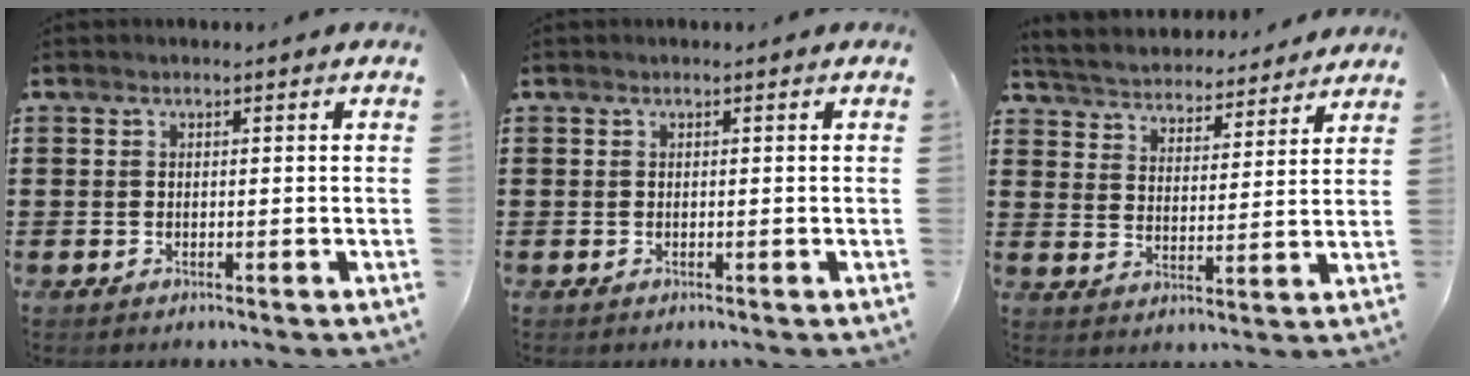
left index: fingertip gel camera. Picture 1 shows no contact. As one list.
[{"total": 0.0}, {"total": 4.4, "force": [4.4, 0.2, -0.1], "torque": [-0.025, -0.033, 0.071]}]